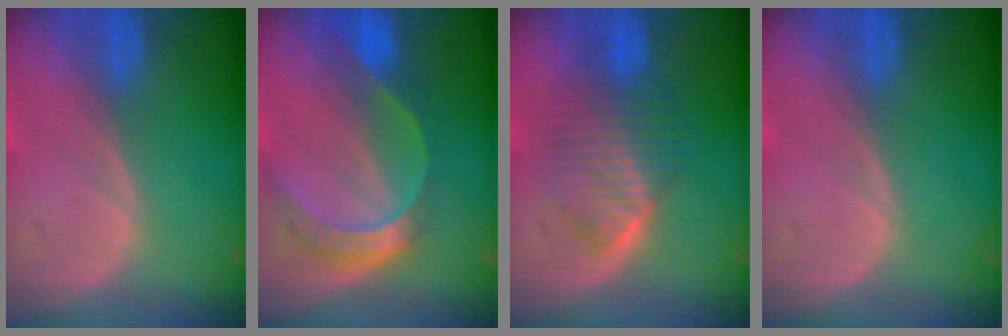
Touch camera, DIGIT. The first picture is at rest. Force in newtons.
{"total": 7.7, "press": 6.4, "slide": 4.2}
{"total": 6.5, "press": 6.5, "slide": 0.6}
{"total": 0.0}